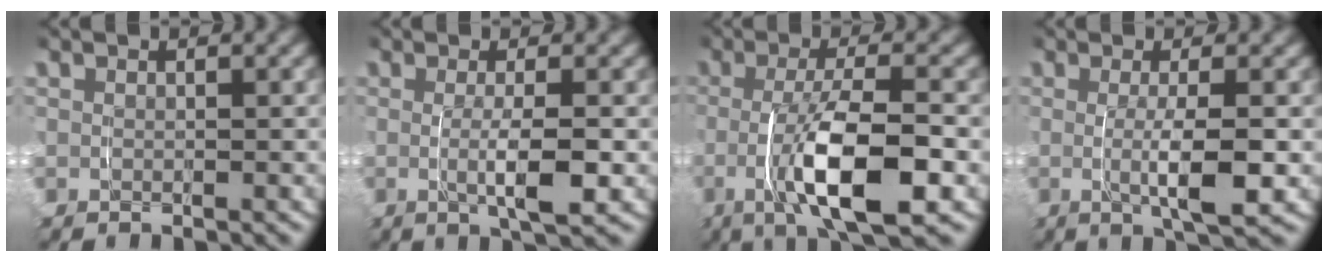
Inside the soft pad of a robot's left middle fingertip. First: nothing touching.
{"total": 3.6, "force": [-0.3, 0.2, 3.6], "torque": [-0.062, -0.008, -0.002]}
{"total": 7.8, "force": [-2.4, 2.0, 7.1], "torque": [-0.114, 0.005, -0.038]}
{"total": 4.2, "force": [-0.2, 0.3, 4.1], "torque": [-0.068, -0.008, -0.001]}